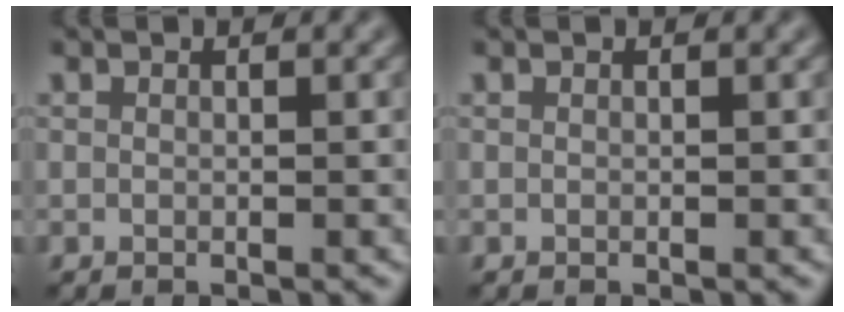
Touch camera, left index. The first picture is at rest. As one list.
[{"total": 0.0}]